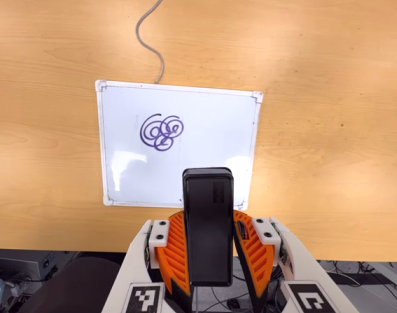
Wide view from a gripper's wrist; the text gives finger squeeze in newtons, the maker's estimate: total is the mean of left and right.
{"total": 6.8, "left": 5.3, "right": 8.2}